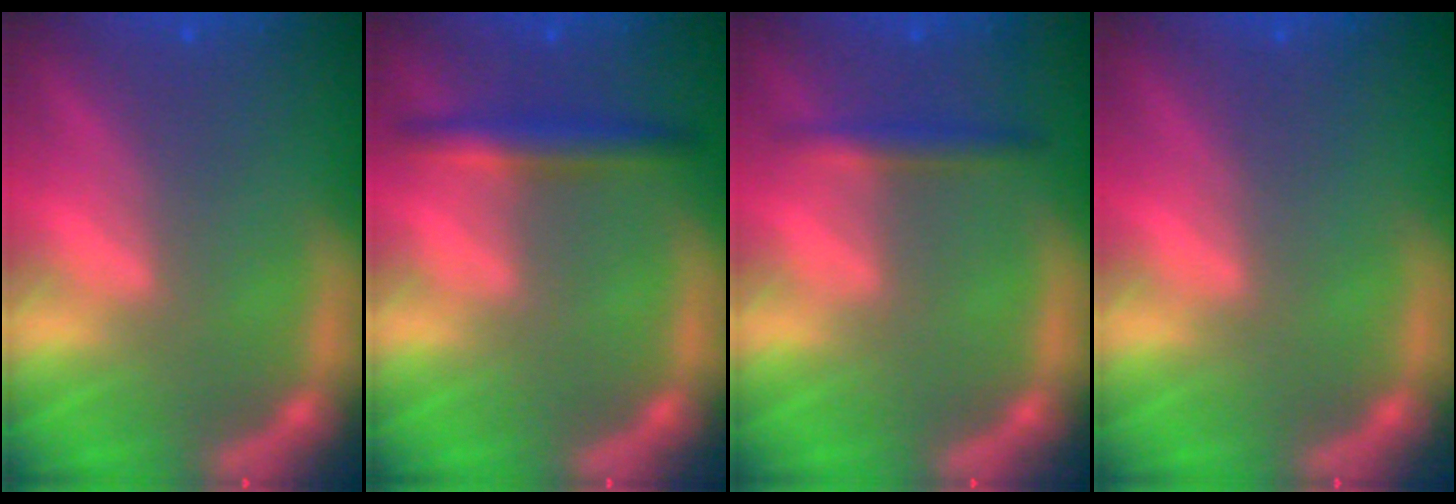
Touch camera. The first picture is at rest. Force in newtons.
{"total": 3.0}
{"total": 1.9}
{"total": 0.0}